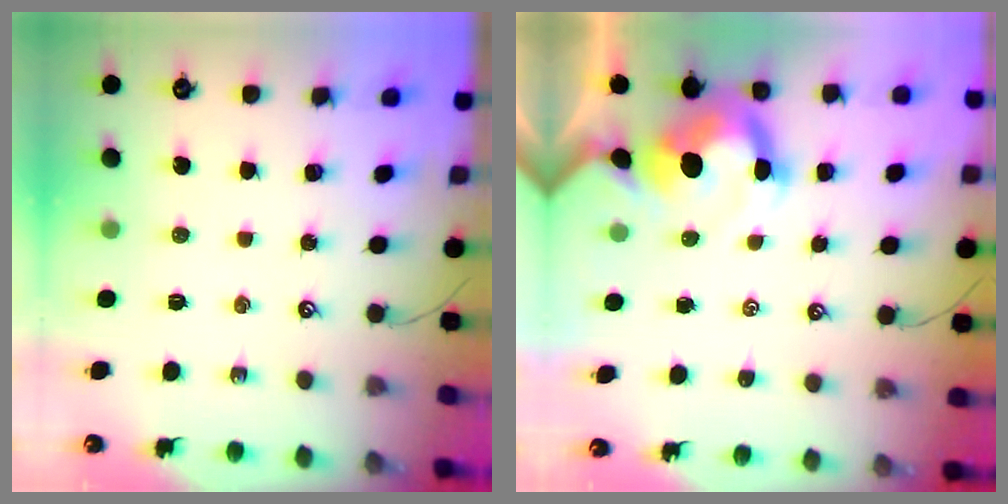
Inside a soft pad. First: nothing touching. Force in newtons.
{"total": 9.0, "press": 8.9, "slide": 1.6}